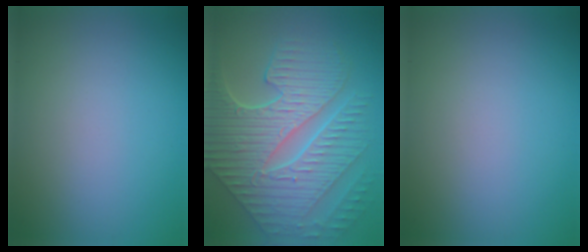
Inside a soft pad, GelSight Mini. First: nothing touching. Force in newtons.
{"total": 10.0, "press": 7.5, "slide": 6.7}
{"total": 0.0}